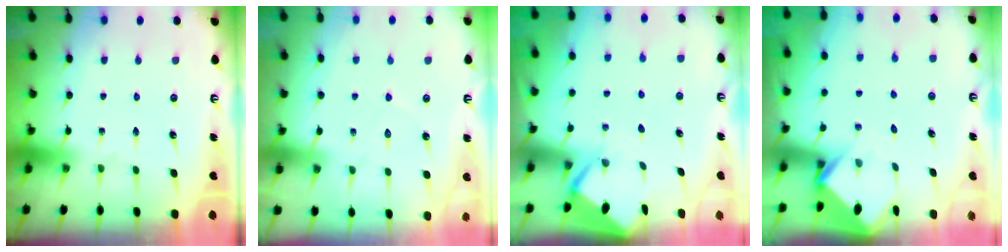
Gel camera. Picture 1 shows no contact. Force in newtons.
{"total": 4.4, "press": 4.4, "slide": 0.5}
{"total": 2.9, "press": 2.9, "slide": 0.4}
{"total": 3.8, "press": 3.8, "slide": 0.3}